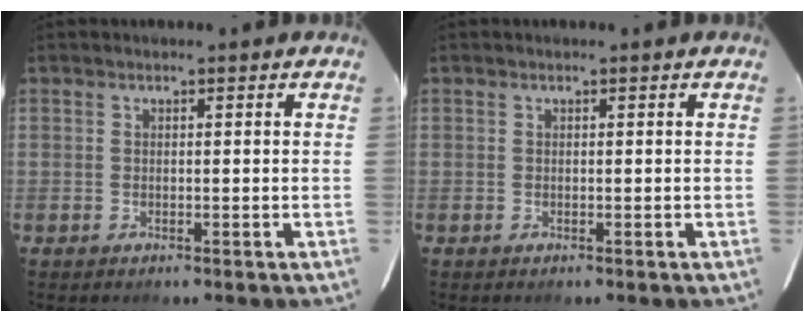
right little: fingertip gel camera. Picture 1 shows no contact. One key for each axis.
{"total": 0.0}